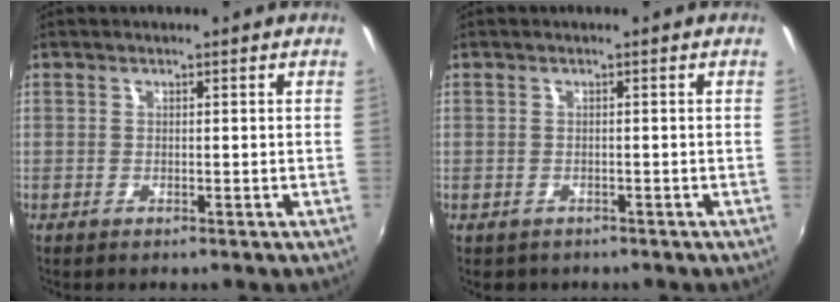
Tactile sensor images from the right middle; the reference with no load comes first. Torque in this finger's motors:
{"motor_torque": [0.19, -0.16, 0.02, 0.01]}